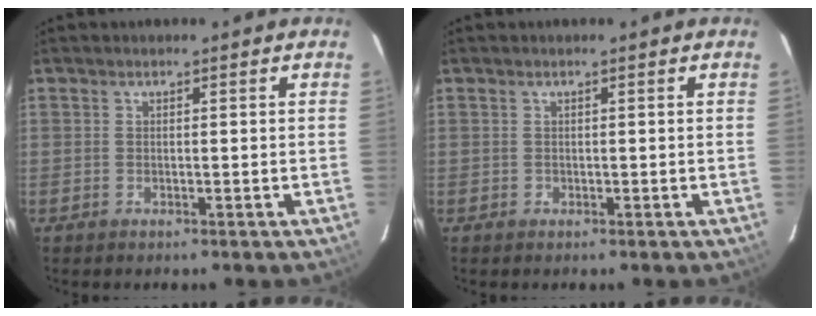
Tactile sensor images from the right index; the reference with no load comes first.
{"total": 0.6, "force": [-0.3, 0.5, 0.0], "torque": [0.004, 0.000, -0.004]}